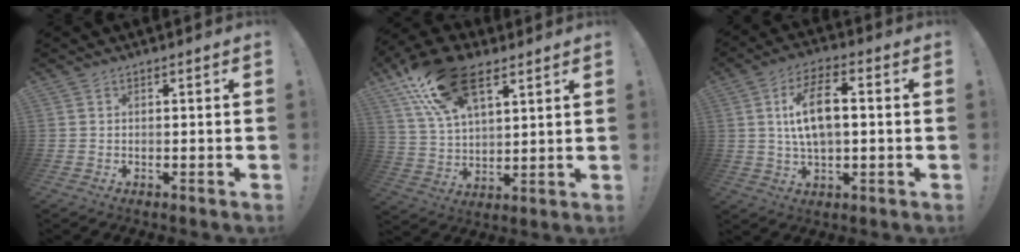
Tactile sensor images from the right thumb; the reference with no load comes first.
{"total": 18.3, "force": [10.3, 9.6, 11.7], "torque": [-0.224, -0.040, 0.186]}
{"total": 11.6, "force": [1.4, 5.5, 10.1], "torque": [-0.169, 0.010, 0.027]}